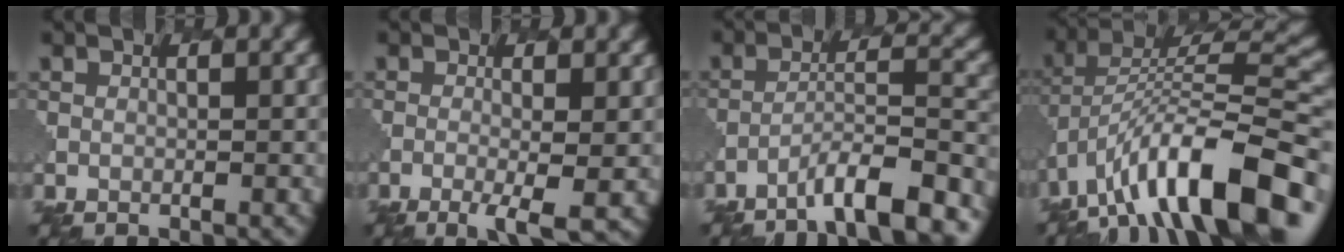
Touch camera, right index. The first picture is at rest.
{"total": 3.6, "force": [-1.3, 0.8, 3.2], "torque": [-0.062, -0.005, -0.020]}
{"total": 7.7, "force": [-5.8, 1.2, 4.8], "torque": [-0.066, 0.012, -0.094]}
{"total": 13.4, "force": [-7.3, 4.9, 10.2], "torque": [-0.166, 0.026, -0.120]}